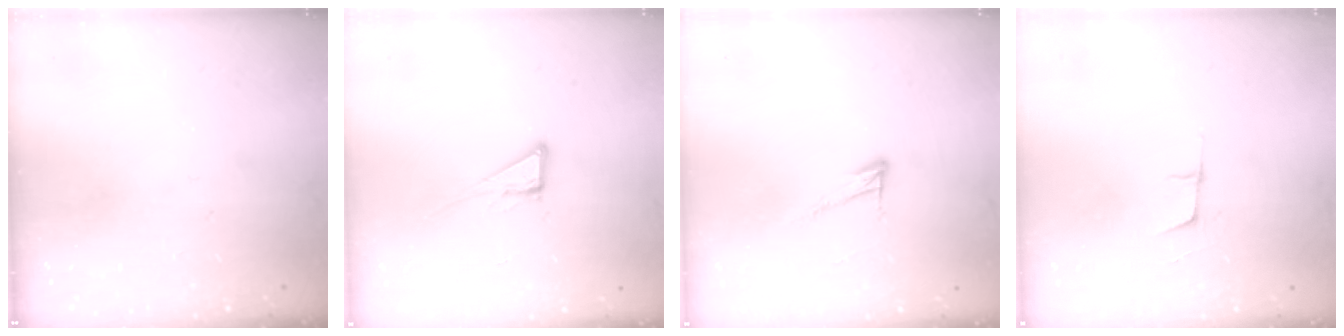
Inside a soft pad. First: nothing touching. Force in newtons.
{"total": 6.0, "press": 6.0, "slide": 0.4}
{"total": 6.6, "press": 6.6, "slide": 0.3}
{"total": 5.1, "press": 4.3, "slide": 2.6}